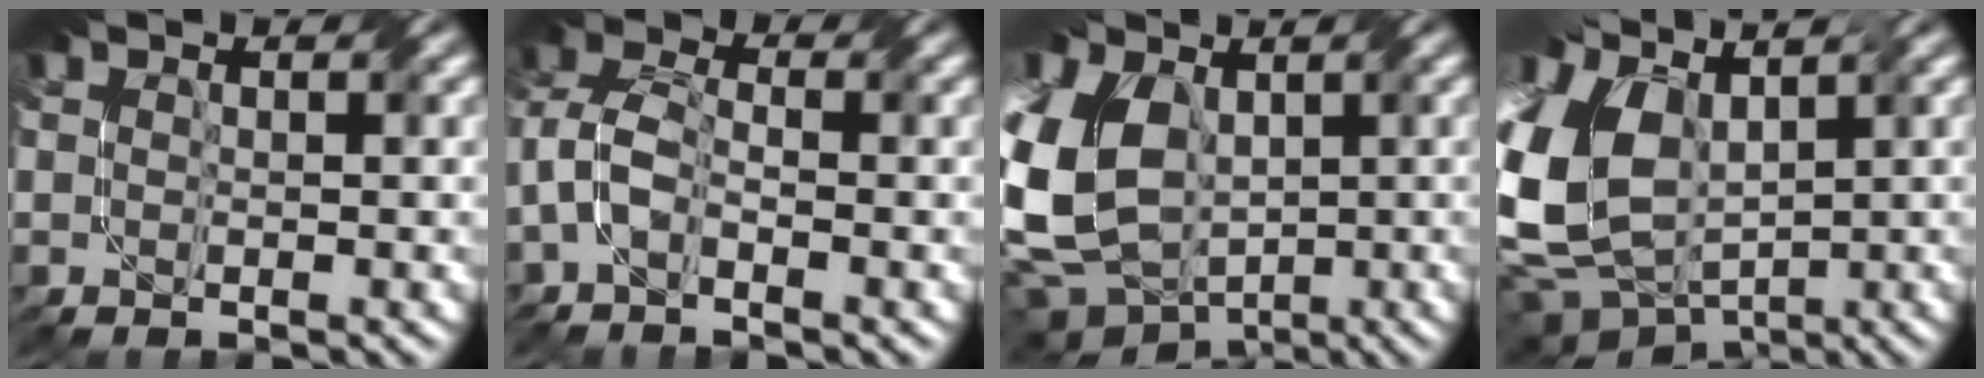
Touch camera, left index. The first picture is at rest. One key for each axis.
{"total": 3.4, "fx": -1.6, "fy": 1.8, "fz": 2.4, "tx": -0.060, "ty": 0.009, "tz": -0.047}
{"total": 15.0, "fx": -0.1, "fy": 10.9, "fz": 10.3, "tx": -0.245, "ty": -0.030, "tz": 0.003}
{"total": 12.2, "fx": 0.9, "fy": 8.8, "fz": 8.5, "tx": -0.216, "ty": -0.011, "tz": 0.023}